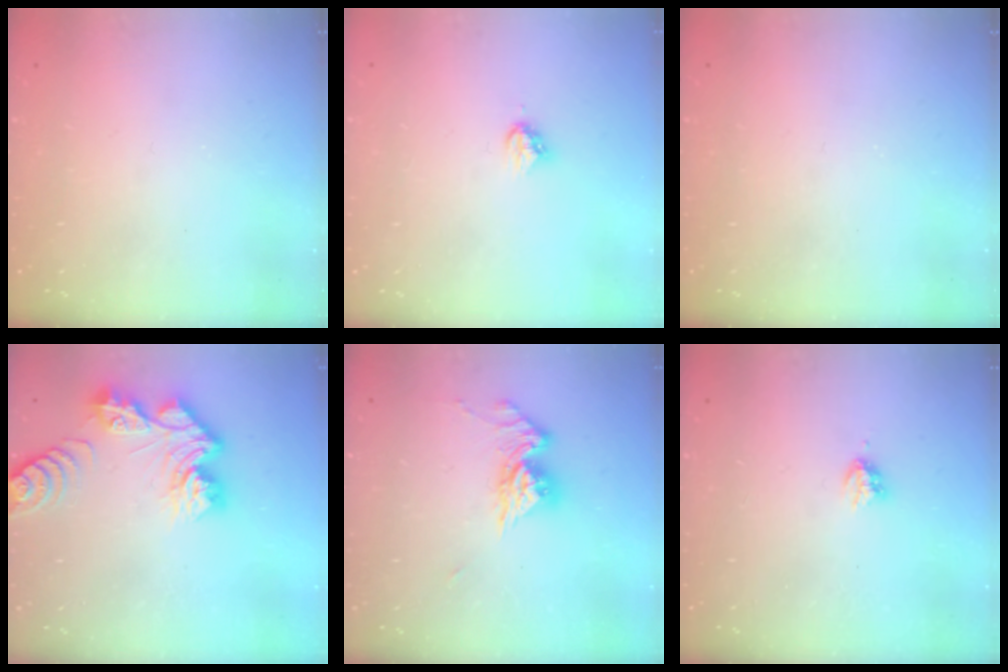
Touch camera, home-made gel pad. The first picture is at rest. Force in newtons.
{"total": 3.9, "press": 3.9, "slide": 0.4}
{"total": 0.0}
{"total": 13.2, "press": 13.2, "slide": 1.2}
{"total": 10.3, "press": 10.3, "slide": 1.0}
{"total": 2.9, "press": 2.9, "slide": 0.5}